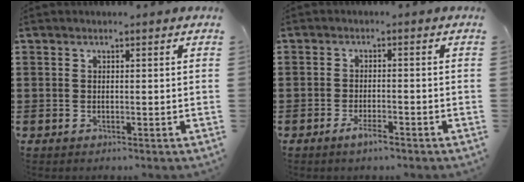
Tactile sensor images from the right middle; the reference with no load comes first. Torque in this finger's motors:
{"motor_torque": [0.83, -0.19, 0.04, 0.05]}